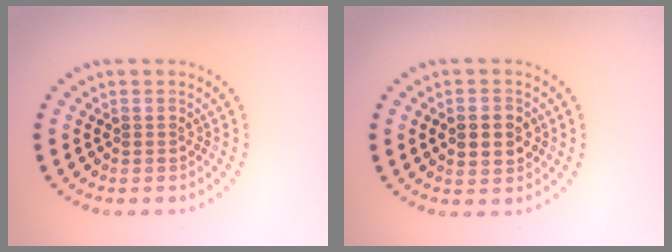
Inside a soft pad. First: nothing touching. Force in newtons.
{"total": 3.1, "press": 3.1, "slide": 0.2}